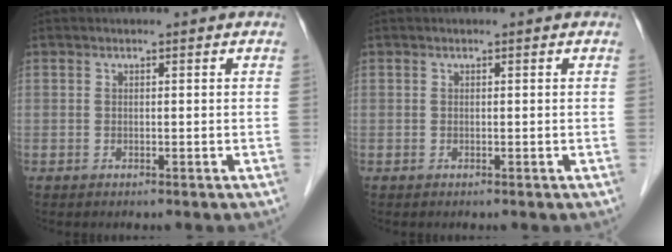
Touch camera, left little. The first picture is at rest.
{"total": 0.0}